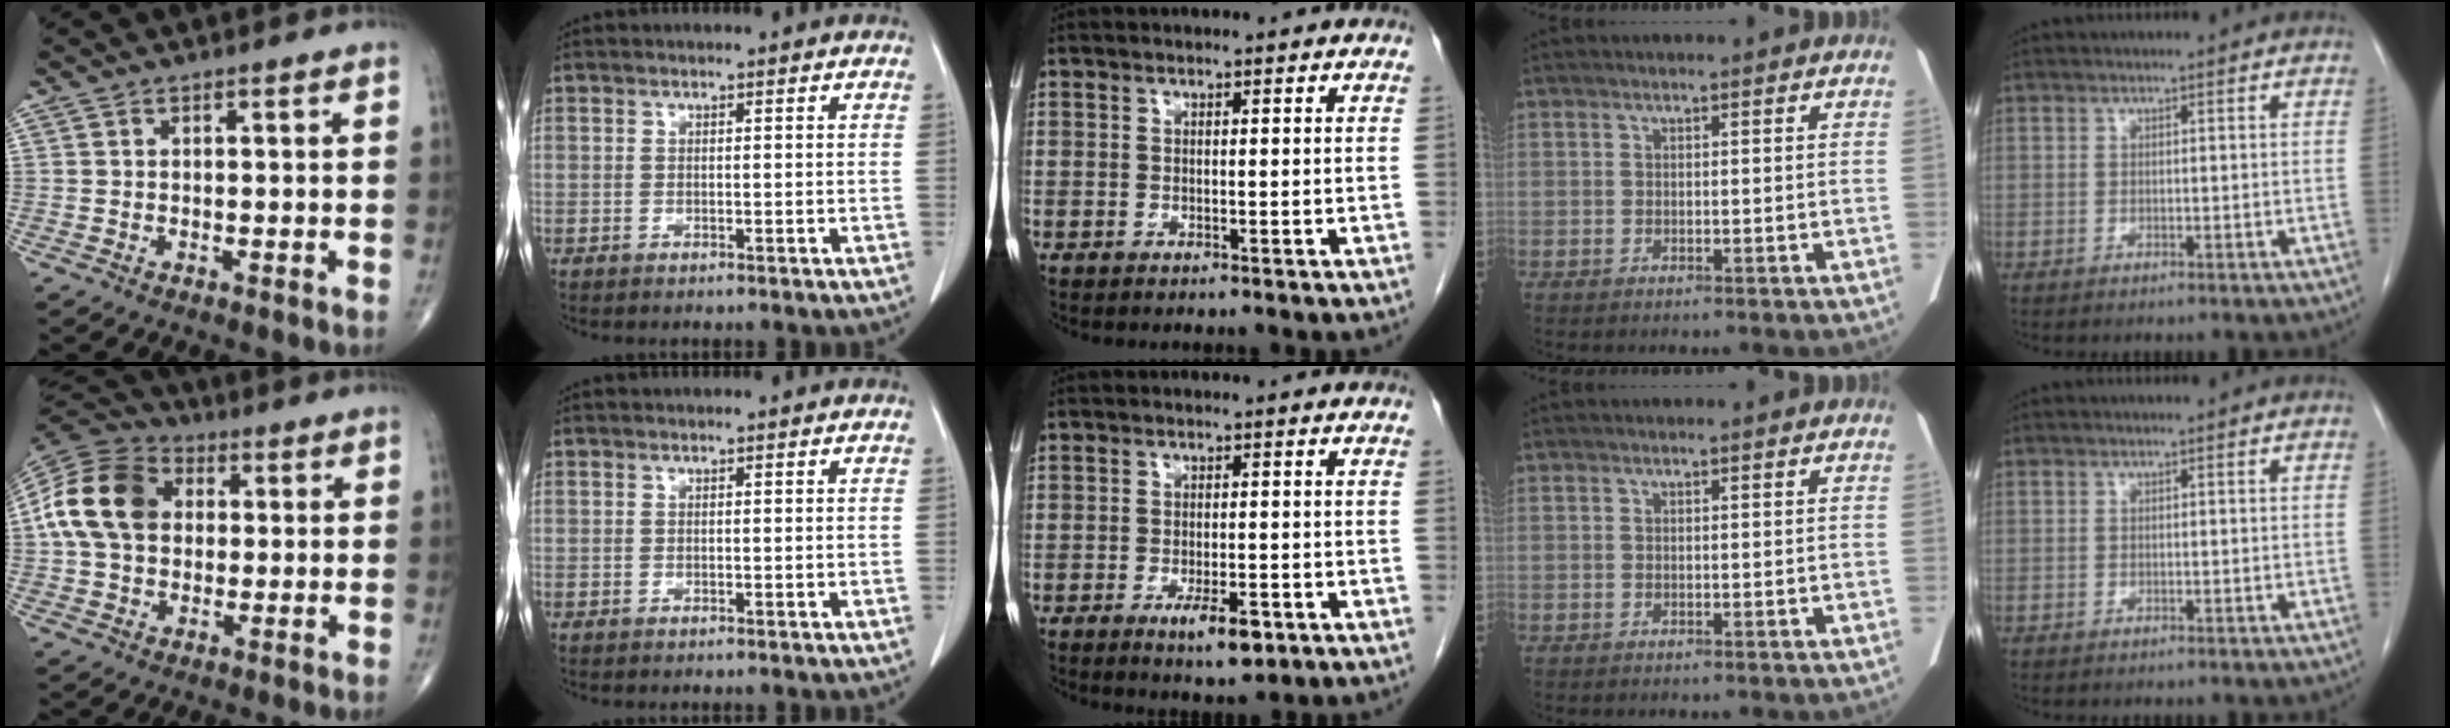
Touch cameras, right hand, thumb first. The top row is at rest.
{"thumb": {"total": 15.8, "force": [2.0, 11.9, 10.2], "torque": [-0.187, 0.025, 0.027]}, "middle": {"total": 5.2, "force": [-2.6, 1.6, 4.2], "torque": [-0.069, -0.006, -0.032]}}